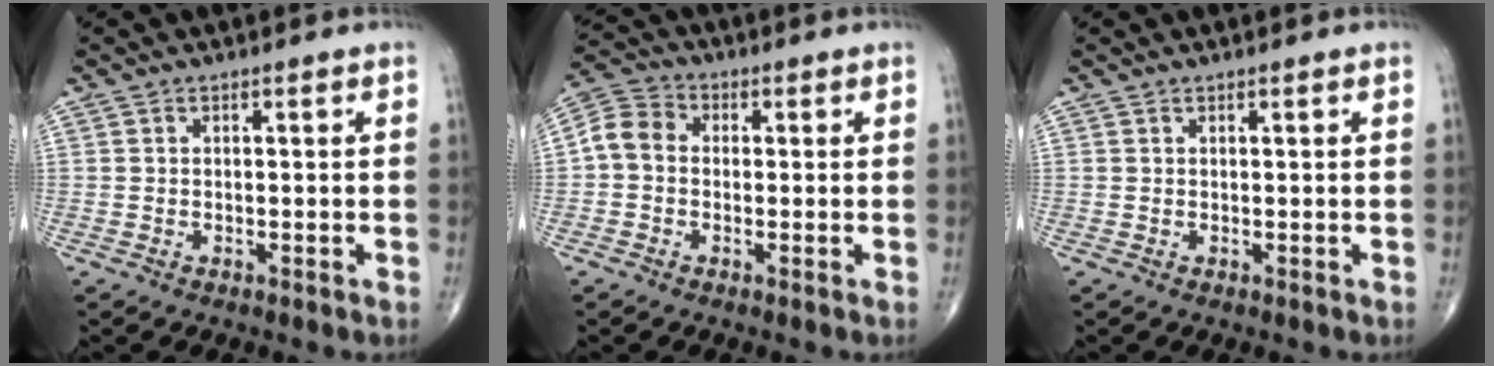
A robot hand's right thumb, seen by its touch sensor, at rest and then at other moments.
{"total": 6.3, "force": [-0.2, 5.1, 3.6], "torque": [-0.059, 0.022, -0.019]}
{"total": 0.0}